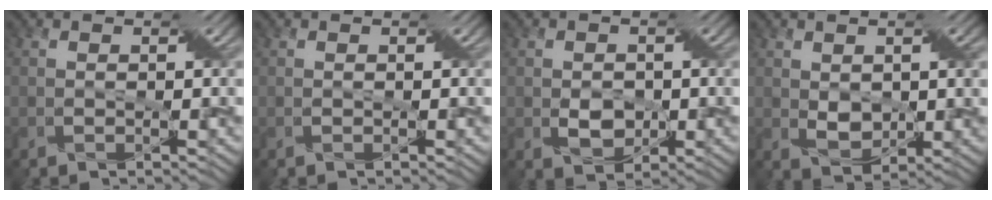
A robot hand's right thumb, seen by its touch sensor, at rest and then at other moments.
{"total": 0.0}
{"total": 2.8, "force": [-0.6, 2.2, 1.6], "torque": [-0.032, -0.003, -0.009]}
{"total": 3.3, "force": [0.8, 2.2, 2.3], "torque": [-0.047, -0.004, 0.019]}